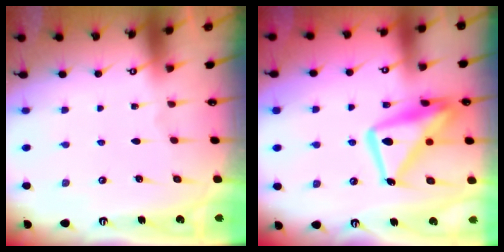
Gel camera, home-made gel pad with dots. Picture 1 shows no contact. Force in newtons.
{"total": 17.2, "press": 17.1, "slide": 1.6}